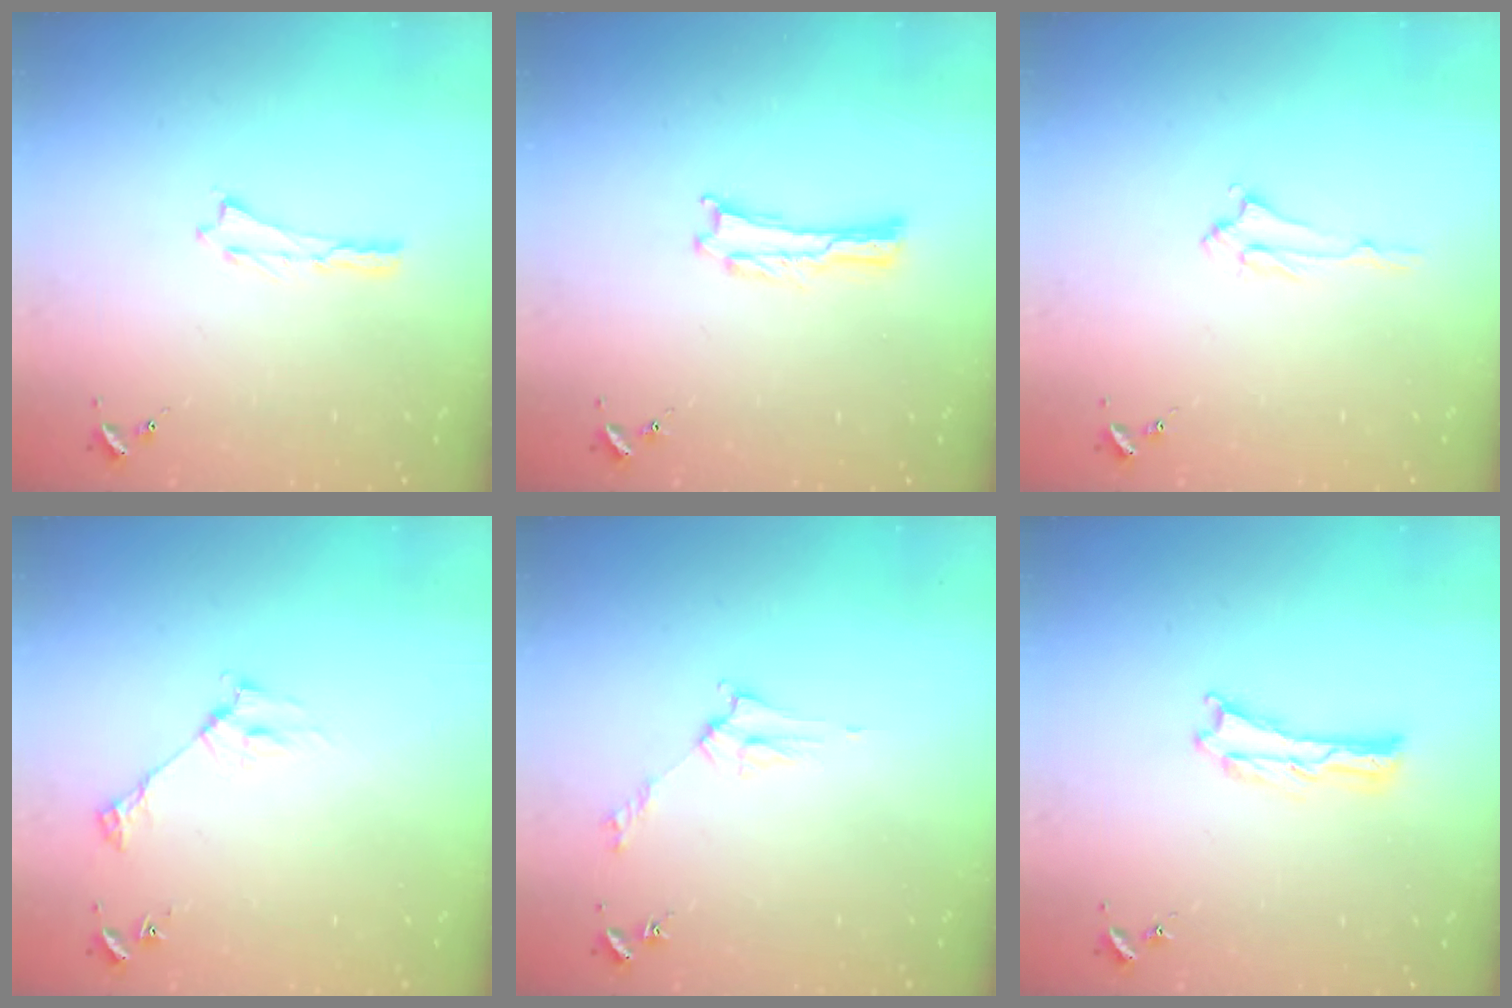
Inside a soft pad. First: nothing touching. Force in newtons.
{"total": 0.0}
{"total": 1.4, "press": 1.4, "slide": 0.3}
{"total": 2.8, "press": 2.8, "slide": 0.3}
{"total": 2.8, "press": 2.8, "slide": 0.3}
{"total": 0.0}